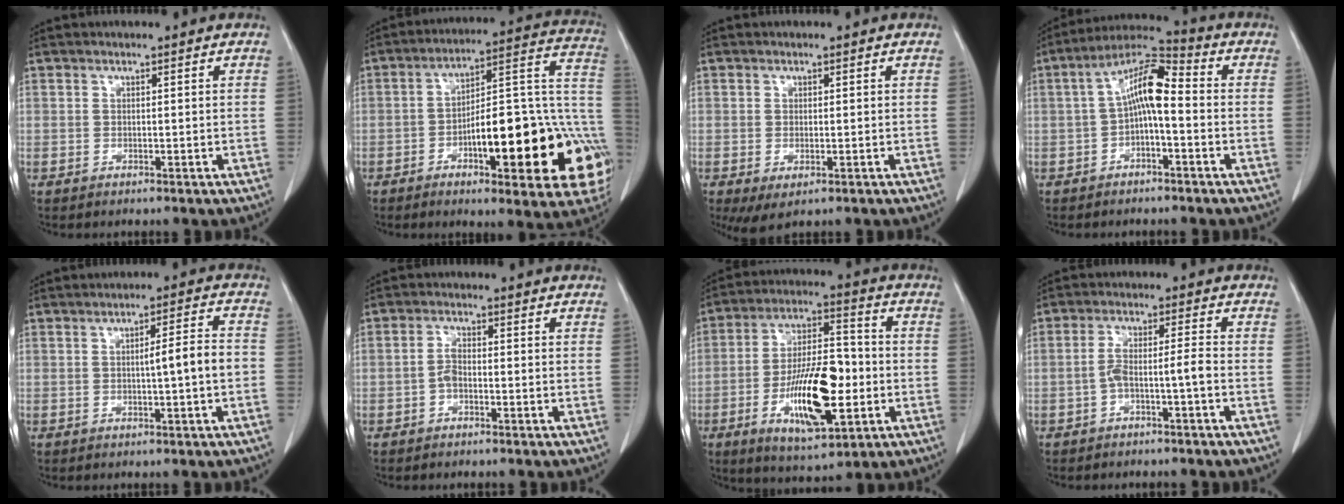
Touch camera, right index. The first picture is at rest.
{"total": 25.8, "force": [-8.0, 6.9, 23.5], "torque": [-0.224, 0.026, -0.101]}
{"total": 3.5, "force": [-1.3, 1.6, 2.8], "torque": [-0.050, -0.013, -0.011]}
{"total": 8.9, "force": [-0.3, 2.5, 8.6], "torque": [-0.158, 0.037, -0.010]}
{"total": 5.0, "force": [-0.7, 0.1, 5.0], "torque": [-0.075, 0.011, -0.010]}
{"total": 2.1, "force": [-0.9, 0.9, 1.7], "torque": [-0.031, 0.005, -0.019]}
{"total": 15.7, "force": [-4.1, 5.1, 14.3], "torque": [-0.261, 0.002, -0.065]}
{"total": 4.2, "force": [-1.9, 0.0, 3.7], "torque": [-0.074, 0.018, -0.030]}